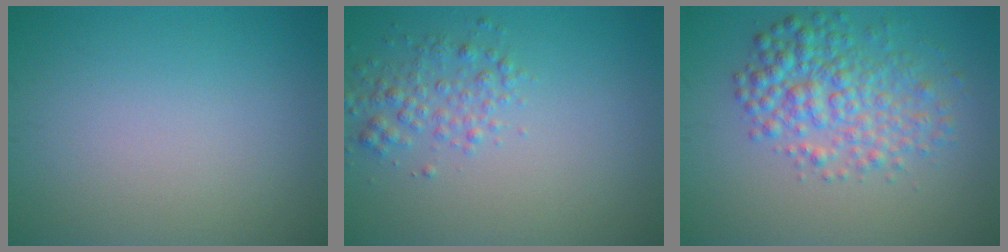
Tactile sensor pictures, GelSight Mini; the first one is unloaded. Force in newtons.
{"total": 2.5, "press": 2.5, "slide": 0.1}
{"total": 5.1, "press": 5.1, "slide": 0.1}